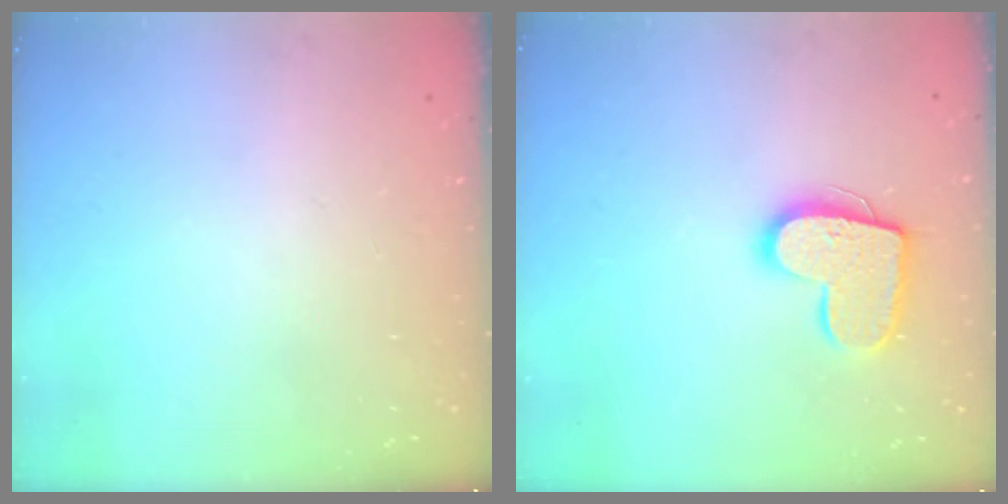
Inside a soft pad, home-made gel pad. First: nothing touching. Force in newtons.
{"total": 14.5, "press": 14.5, "slide": 0.9}